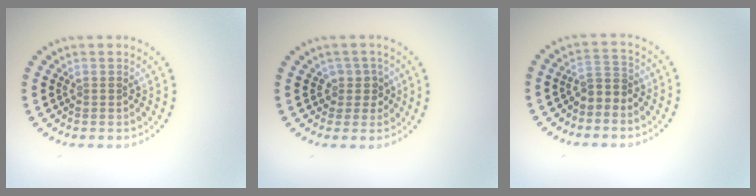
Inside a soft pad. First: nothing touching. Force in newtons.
{"total": 1.9, "press": 1.4, "slide": 1.2}
{"total": 2.0, "press": 1.6, "slide": 1.1}